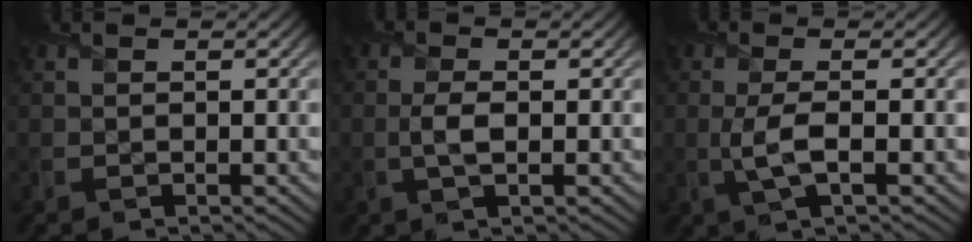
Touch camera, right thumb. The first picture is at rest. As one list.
[{"total": 2.6, "force": [-0.2, 1.0, 2.4], "torque": [-0.059, 0.002, -0.007]}, {"total": 3.8, "force": [-0.5, 0.9, 3.6], "torque": [-0.082, 0.001, -0.016]}]